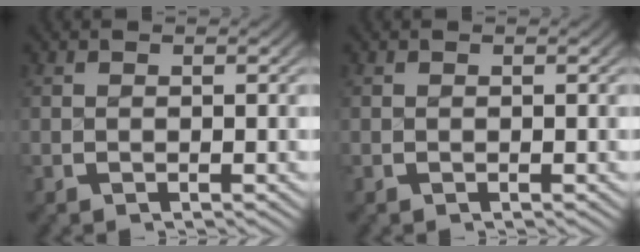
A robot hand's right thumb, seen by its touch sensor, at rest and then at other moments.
{"total": 0.0}